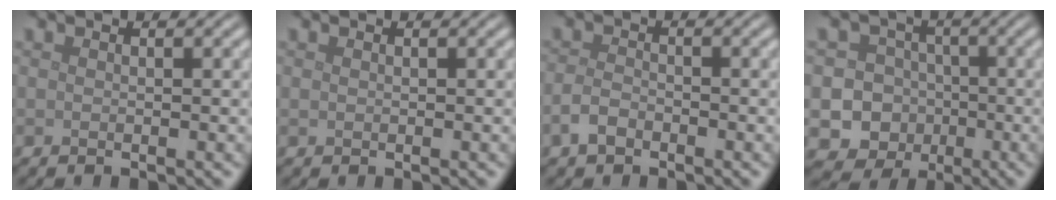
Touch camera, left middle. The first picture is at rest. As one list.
[{"total": 0.0}, {"total": 1.8, "force": [-1.2, 0.9, 1.0], "torque": [-0.020, 0.002, -0.029]}, {"total": 11.2, "force": [-3.7, 10.3, 2.4], "torque": [-0.030, -0.012, -0.083]}]